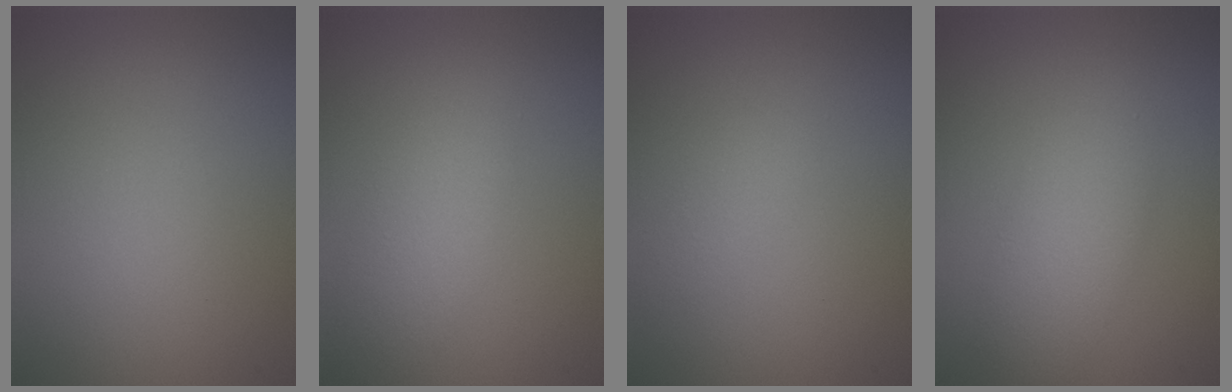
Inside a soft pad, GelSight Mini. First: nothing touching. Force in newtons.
{"total": 3.2, "press": 3.2, "slide": 0.3}
{"total": 1.2, "press": 1.2, "slide": 0.1}
{"total": 3.3, "press": 3.3, "slide": 0.0}